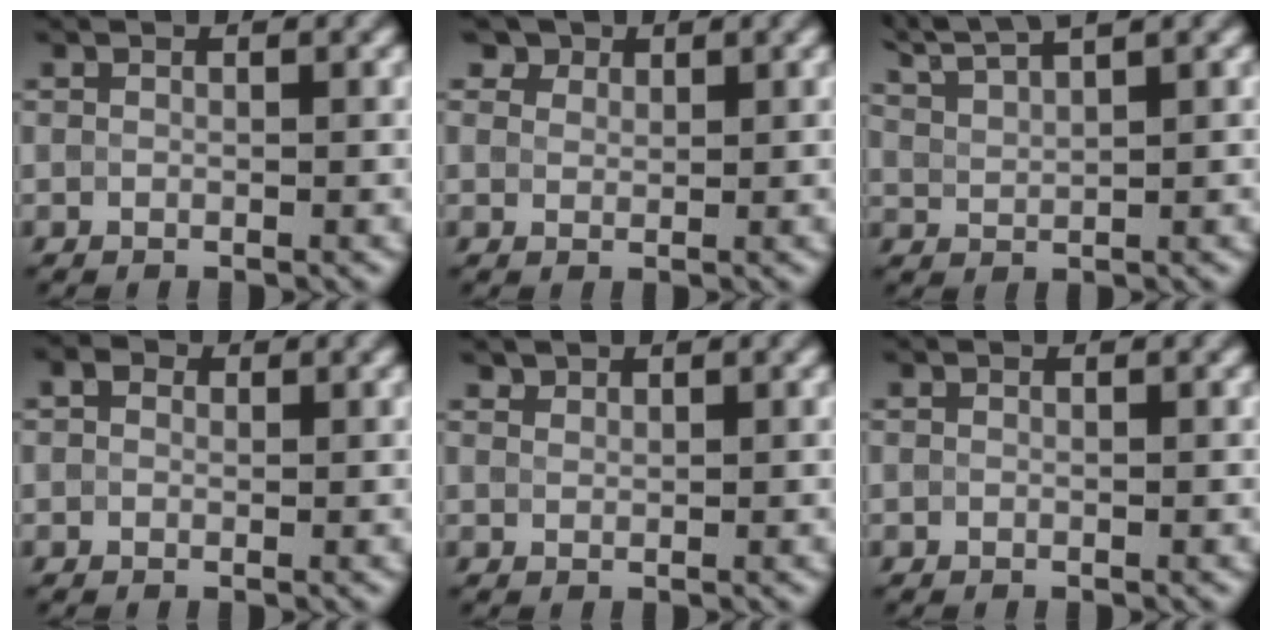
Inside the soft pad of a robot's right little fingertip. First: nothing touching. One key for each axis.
{"total": 3.4, "fx": 2.6, "fy": 2.0, "fz": 1.1, "tx": -0.035, "ty": 0.000, "tz": 0.048}
{"total": 5.4, "fx": 4.5, "fy": 1.1, "fz": 2.7, "tx": -0.050, "ty": 0.025, "tz": 0.060}
{"total": 1.2, "fx": 0.4, "fy": 0.9, "fz": 0.6, "tx": -0.009, "ty": 0.002, "tz": -0.002}
{"total": 1.1, "fx": 1.1, "fy": 0.3, "fz": 0.1, "tx": -0.005, "ty": 0.001, "tz": 0.026}
{"total": 0.0}